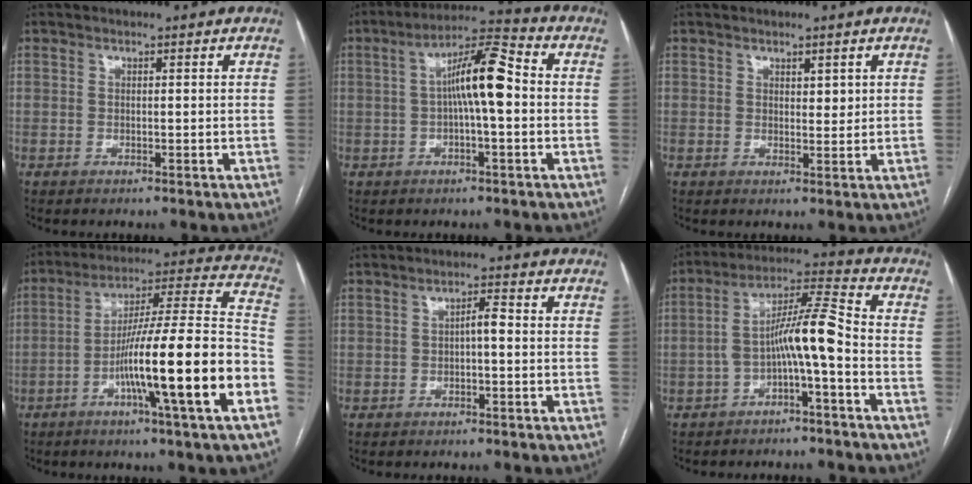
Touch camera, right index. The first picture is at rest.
{"total": 9.3, "force": [0.2, 1.5, 9.2], "torque": [-0.162, 0.029, -0.001]}
{"total": 1.8, "force": [0.9, 0.8, 1.3], "torque": [-0.016, -0.004, 0.015]}
{"total": 20.9, "force": [-7.5, -0.5, 19.4], "torque": [-0.281, -0.001, -0.127]}
{"total": 2.3, "force": [-0.3, 0.6, 2.2], "torque": [-0.035, 0.007, -0.006]}
{"total": 8.8, "force": [-2.7, 0.6, 8.4], "torque": [-0.151, 0.036, -0.047]}